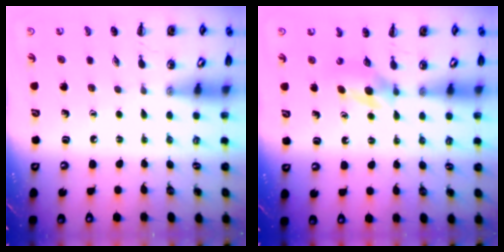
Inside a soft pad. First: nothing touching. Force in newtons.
{"total": 3.9, "press": 3.6, "slide": 1.3}